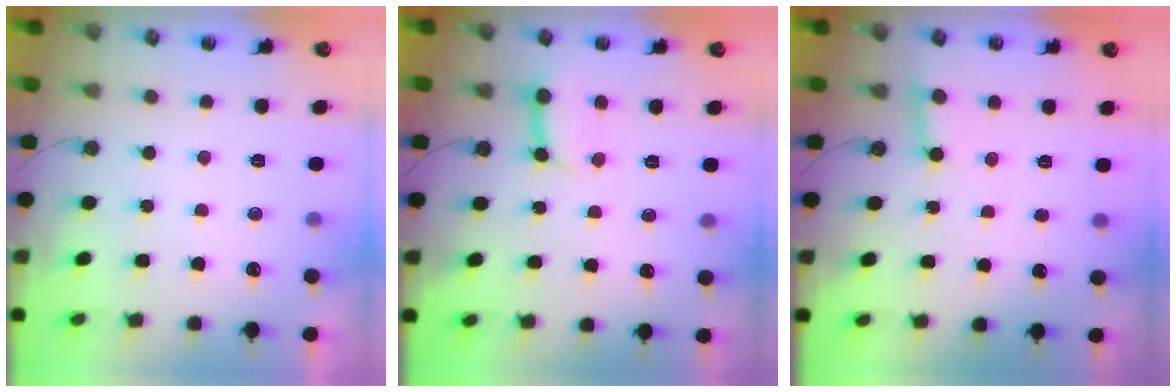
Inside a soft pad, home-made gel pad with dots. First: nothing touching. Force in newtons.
{"total": 8.9, "press": 8.8, "slide": 1.1}
{"total": 2.8, "press": 2.7, "slide": 0.6}